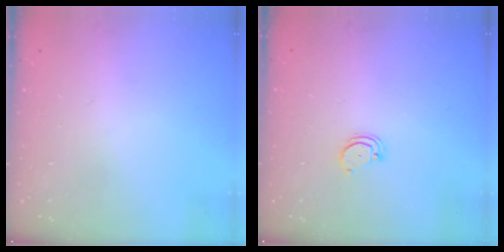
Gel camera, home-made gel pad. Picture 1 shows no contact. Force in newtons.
{"total": 1.4, "press": 1.3, "slide": 0.1}